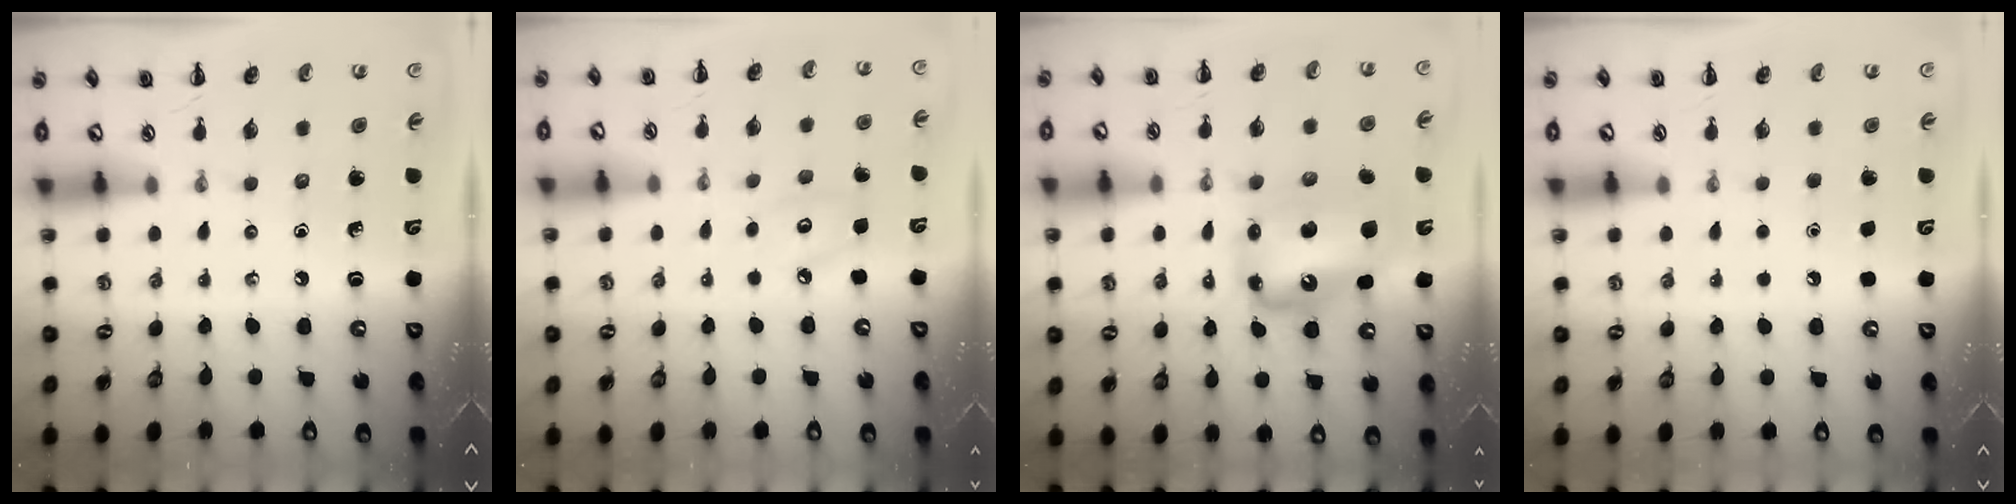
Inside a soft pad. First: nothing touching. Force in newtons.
{"total": 4.2, "press": 4.1, "slide": 0.7}
{"total": 11.3, "press": 10.9, "slide": 3.1}
{"total": 1.6, "press": 1.6, "slide": 0.1}